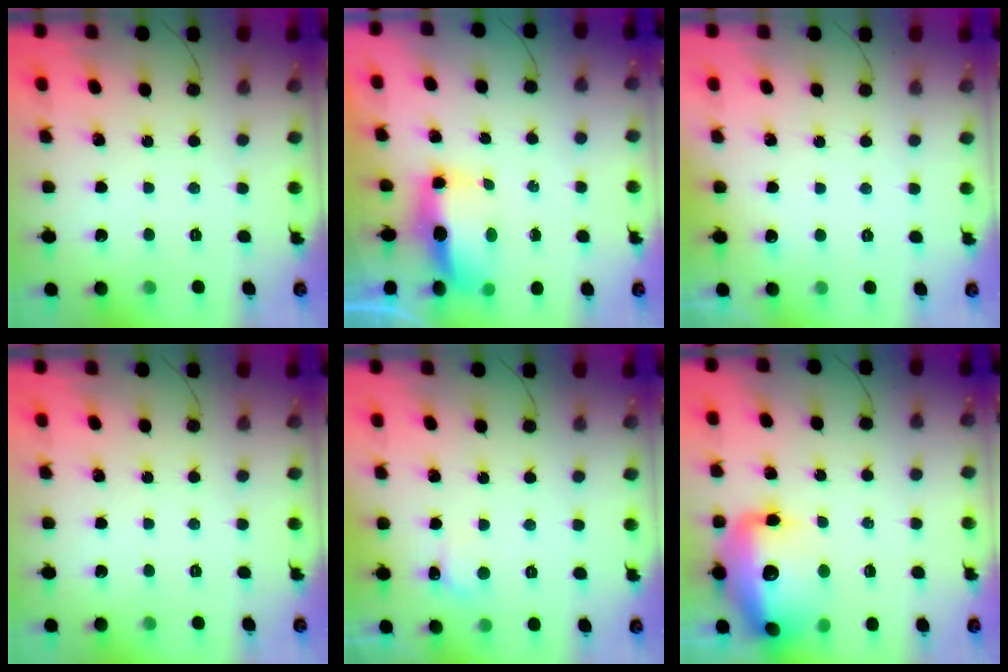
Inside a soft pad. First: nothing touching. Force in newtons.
{"total": 13.9, "press": 9.2, "slide": 10.5}
{"total": 2.8, "press": 2.5, "slide": 1.2}
{"total": 0.0}
{"total": 3.9, "press": 3.7, "slide": 1.3}
{"total": 20.4, "press": 19.4, "slide": 6.3}